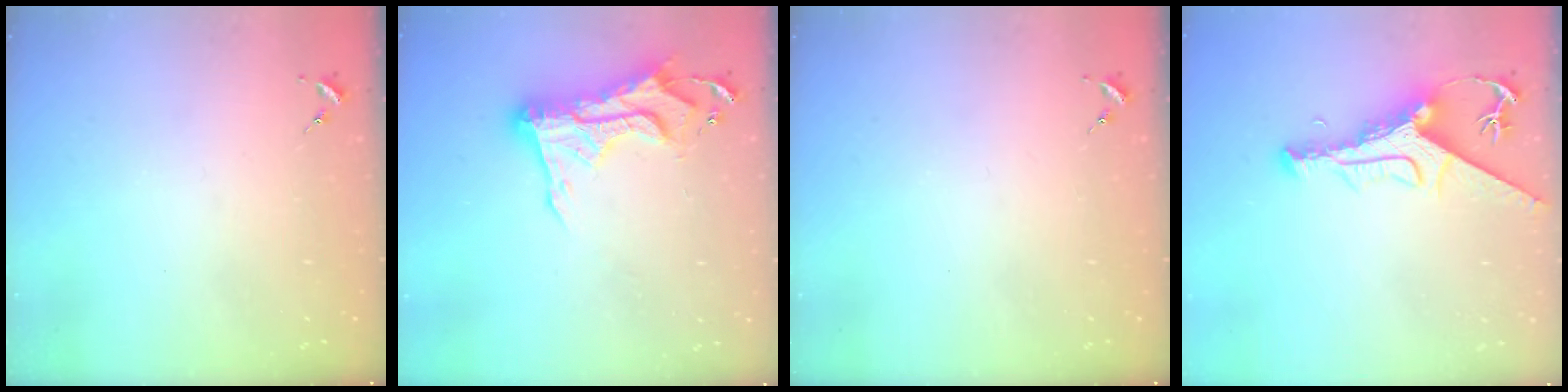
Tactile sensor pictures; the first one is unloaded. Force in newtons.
{"total": 16.4, "press": 16.4, "slide": 1.3}
{"total": 0.0}
{"total": 12.9, "press": 12.8, "slide": 1.4}